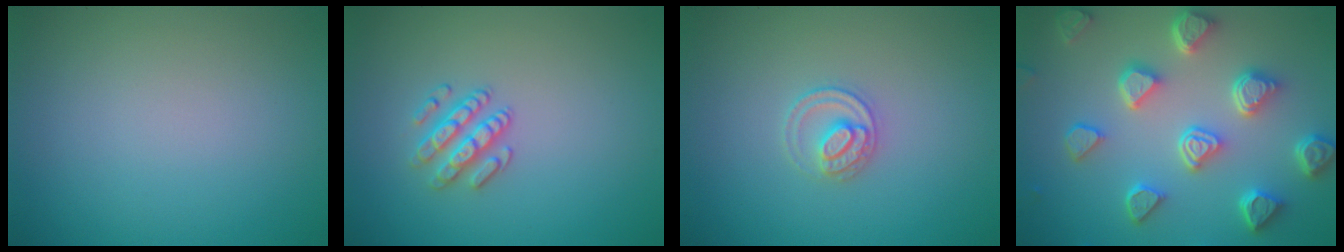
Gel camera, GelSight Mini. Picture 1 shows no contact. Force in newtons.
{"total": 2.5, "press": 2.4, "slide": 0.6}
{"total": 2.2, "press": 2.2, "slide": 0.2}
{"total": 6.6, "press": 5.3, "slide": 3.9}